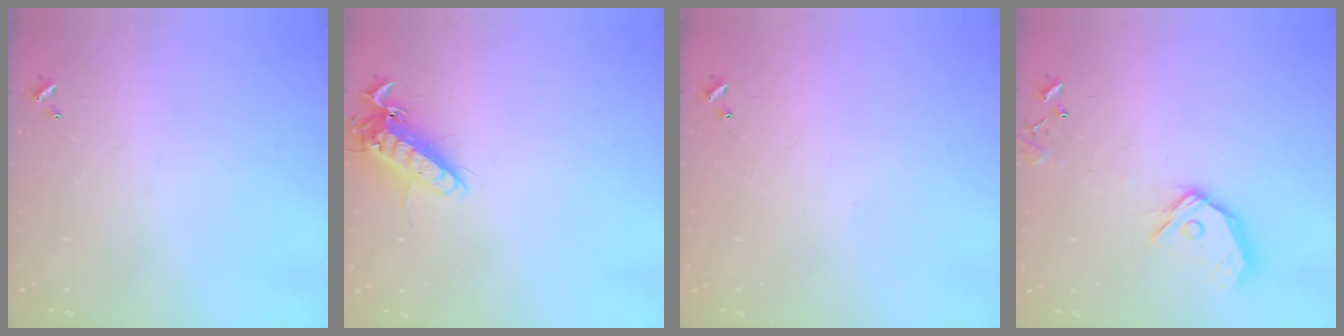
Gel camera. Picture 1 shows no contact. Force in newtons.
{"total": 12.8, "press": 12.7, "slide": 1.8}
{"total": 4.5, "press": 4.4, "slide": 0.4}
{"total": 14.2, "press": 14.0, "slide": 2.3}